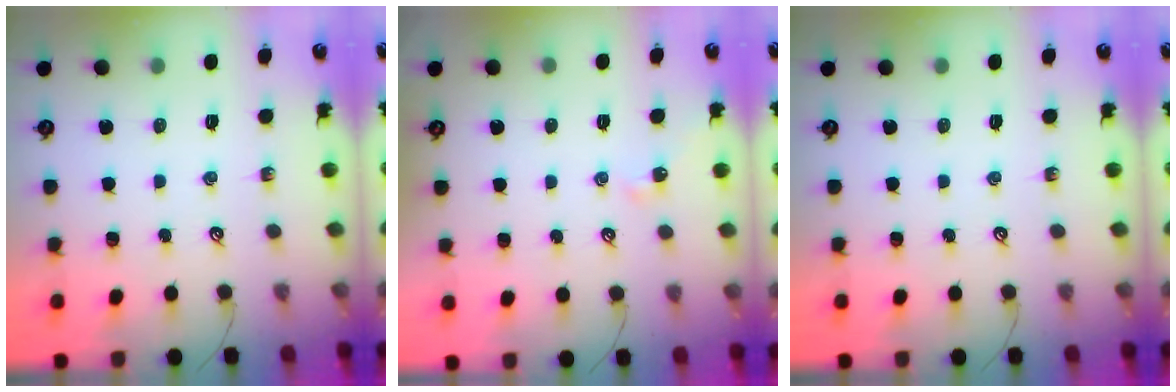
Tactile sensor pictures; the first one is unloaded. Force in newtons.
{"total": 2.4, "press": 2.4, "slide": 0.5}
{"total": 0.0}